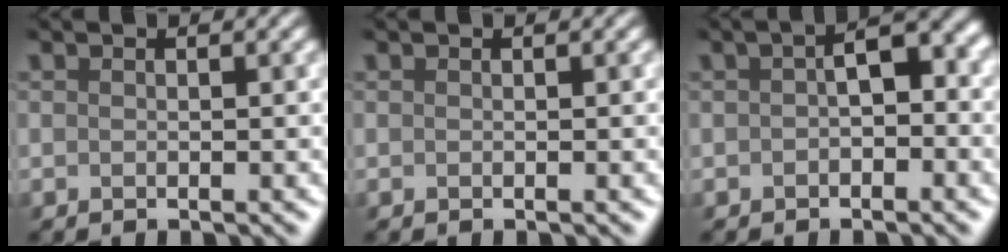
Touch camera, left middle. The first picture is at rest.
{"total": 0.0}
{"total": 2.7, "force": [-0.7, 1.2, 2.3], "torque": [-0.032, 0.013, -0.018]}